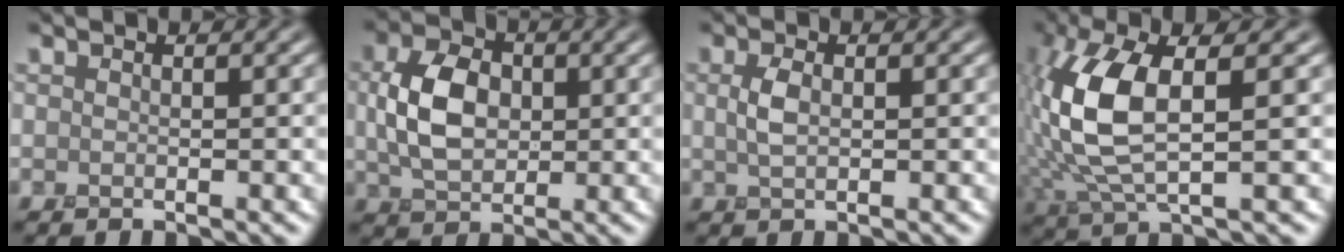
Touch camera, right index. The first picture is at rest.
{"total": 5.4, "force": [0.2, 3.8, 3.8], "torque": [-0.088, 0.001, 0.002]}
{"total": 1.6, "force": [0.1, 0.8, 1.4], "torque": [-0.038, 0.000, 0.002]}
{"total": 8.7, "force": [1.0, 3.5, 7.9], "torque": [-0.188, 0.005, 0.017]}